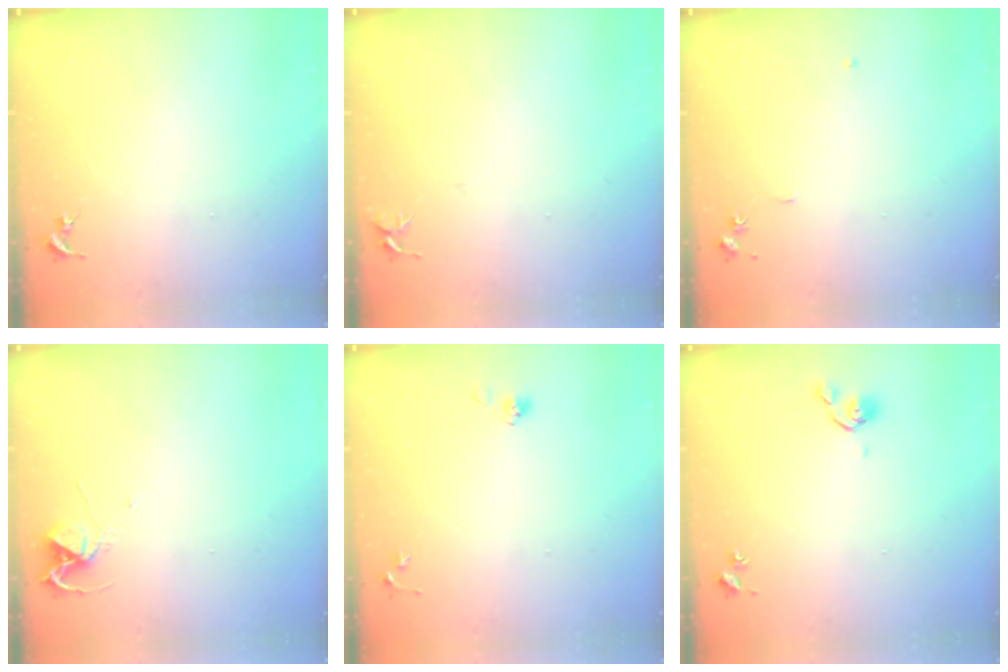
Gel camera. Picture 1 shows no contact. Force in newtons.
{"total": 4.5, "press": 4.5, "slide": 0.4}
{"total": 5.7, "press": 5.7, "slide": 0.7}
{"total": 5.9, "press": 5.9, "slide": 0.5}
{"total": 4.5, "press": 4.3, "slide": 1.3}
{"total": 4.9, "press": 4.9, "slide": 0.9}